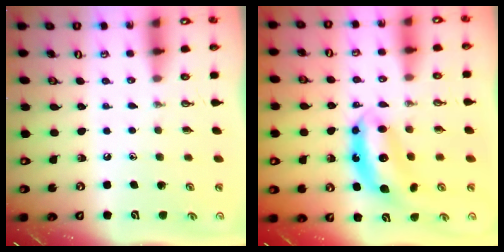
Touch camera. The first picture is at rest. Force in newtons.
{"total": 7.7, "press": 7.7, "slide": 0.3}